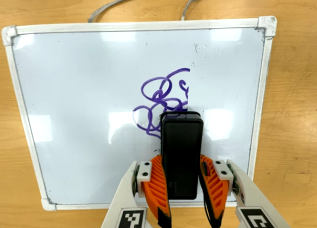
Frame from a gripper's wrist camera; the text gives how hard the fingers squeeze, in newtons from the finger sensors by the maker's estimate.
{"total": 10.0, "left": 7.6, "right": 12.5}